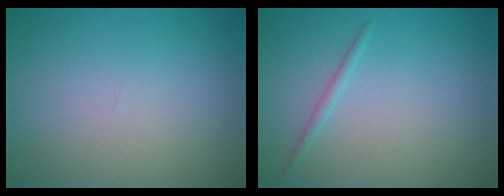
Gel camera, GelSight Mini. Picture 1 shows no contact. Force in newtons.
{"total": 0.9, "press": 0.9, "slide": 0.1}